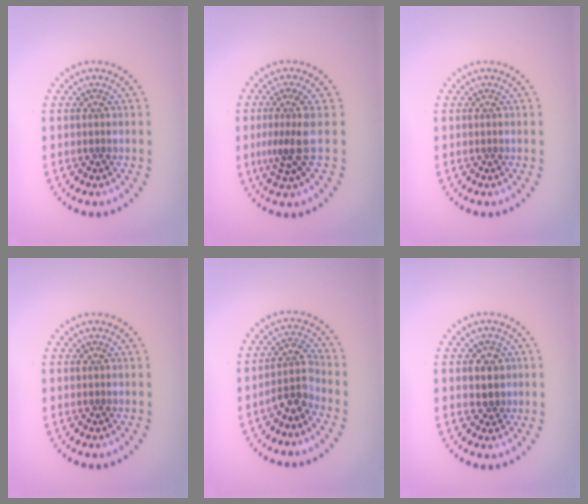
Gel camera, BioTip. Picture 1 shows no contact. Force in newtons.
{"total": 3.0, "press": 2.1, "slide": 2.2}
{"total": 0.0}
{"total": 0.0}
{"total": 3.0, "press": 2.1, "slide": 2.1}
{"total": 2.3, "press": 2.2, "slide": 0.9}